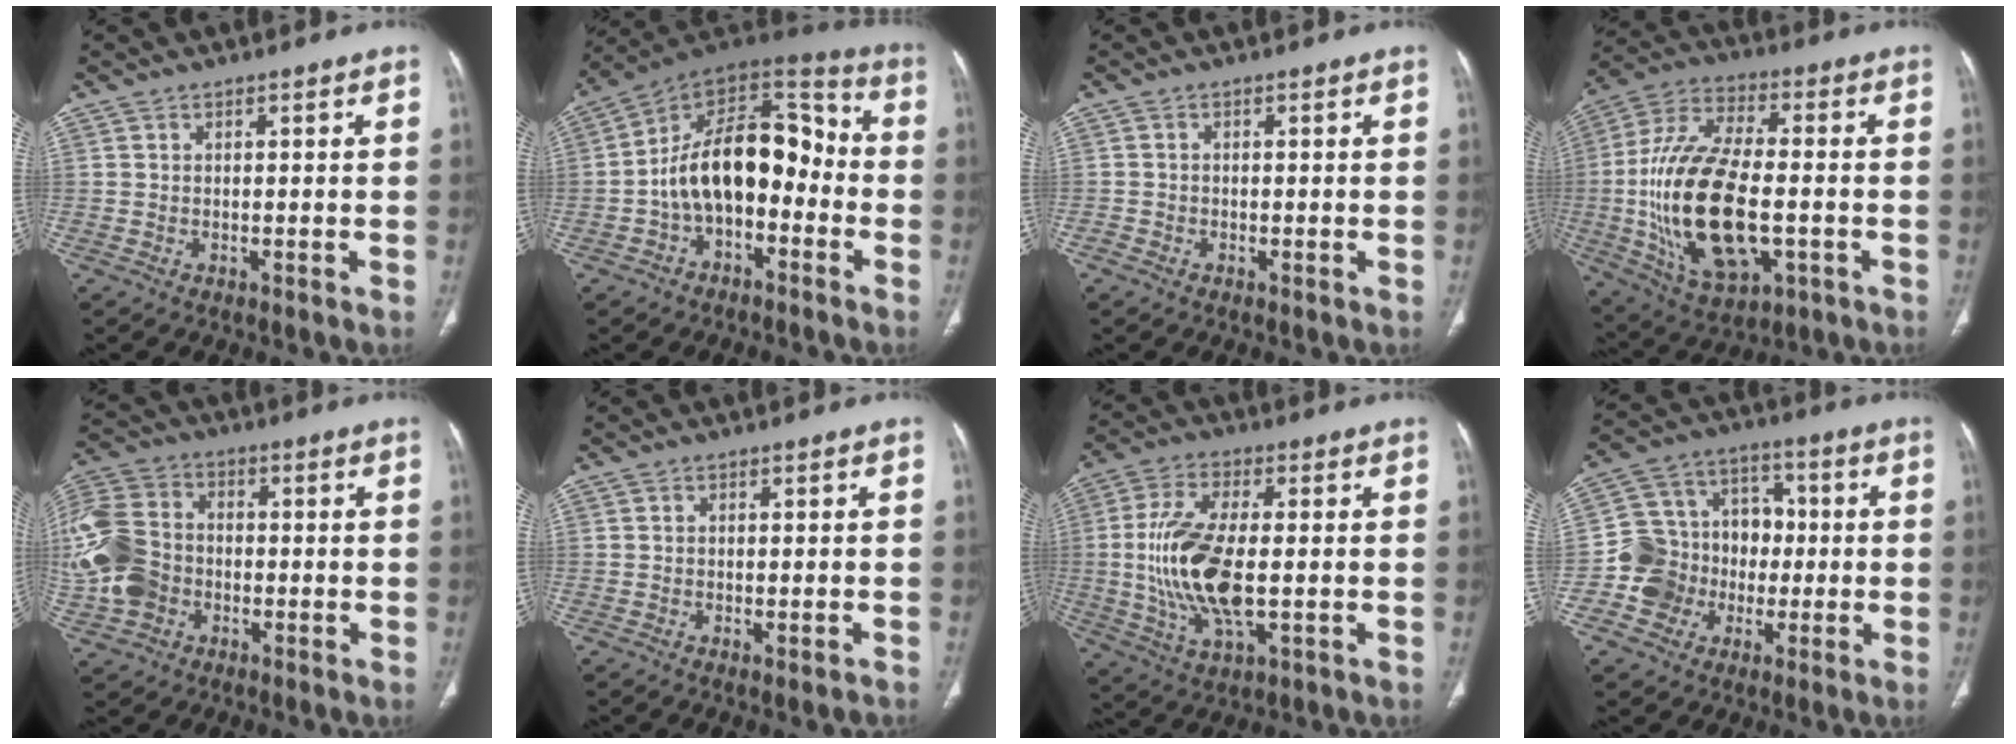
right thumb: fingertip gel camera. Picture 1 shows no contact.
{"total": 18.2, "force": [-3.2, 10.9, 14.2], "torque": [-0.196, 0.072, -0.061]}
{"total": 1.1, "force": [-0.7, 0.7, 0.4], "torque": [-0.004, 0.002, -0.016]}
{"total": 23.7, "force": [-3.4, 11.8, 20.2], "torque": [-0.400, 0.009, -0.047]}
{"total": 17.3, "force": [-3.0, 13.6, 10.2], "torque": [-0.241, 0.023, -0.058]}
{"total": 1.4, "force": [-0.7, 0.4, 1.1], "torque": [-0.016, 0.002, -0.005]}
{"total": 15.8, "force": [-0.9, 6.7, 14.2], "torque": [-0.297, -0.005, -0.013]}
{"total": 13.4, "force": [-2.7, 12.2, 5.0], "torque": [-0.043, 0.049, -0.048]}